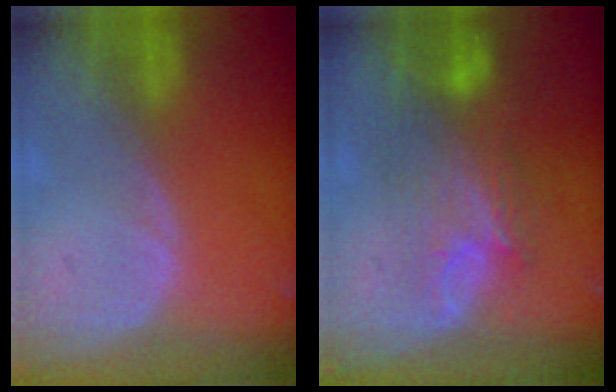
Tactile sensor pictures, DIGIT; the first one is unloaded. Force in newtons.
{"total": 9.6, "press": 8.1, "slide": 5.1}